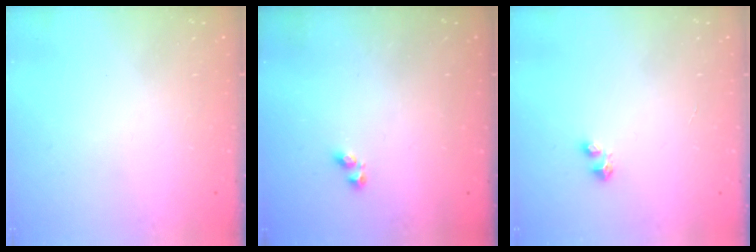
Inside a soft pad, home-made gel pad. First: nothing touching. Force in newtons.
{"total": 1.6, "press": 1.5, "slide": 0.3}
{"total": 3.5, "press": 3.4, "slide": 0.5}